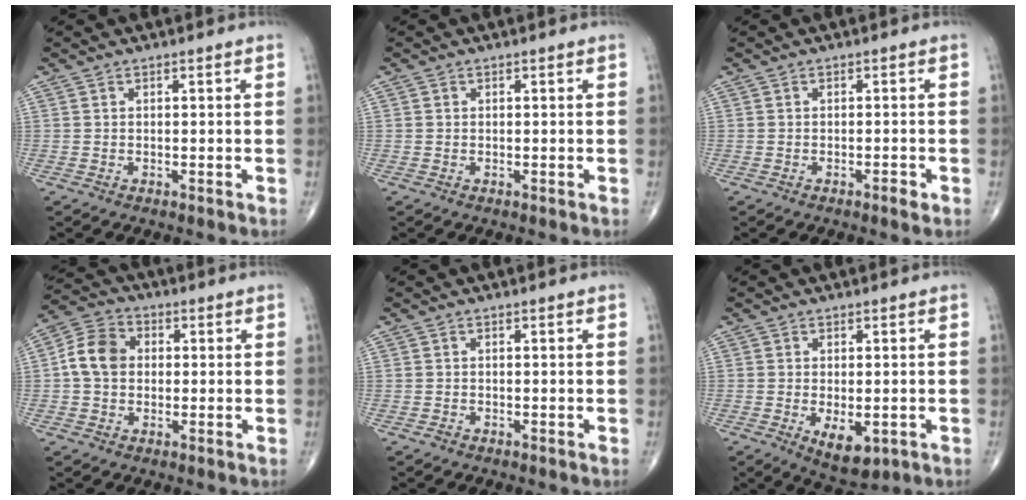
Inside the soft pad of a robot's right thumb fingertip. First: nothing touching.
{"total": 0.0}
{"total": 1.4, "force": [-0.8, 0.3, 1.1], "torque": [-0.018, -0.001, -0.014]}
{"total": 8.0, "force": [0.4, 6.4, 4.8], "torque": [-0.079, 0.020, -0.003]}
{"total": 0.5, "force": [-0.4, 0.3, 0.2], "torque": [-0.003, 0.000, -0.010]}
{"total": 6.4, "force": [-1.7, 3.2, 5.3], "torque": [-0.077, -0.011, -0.015]}